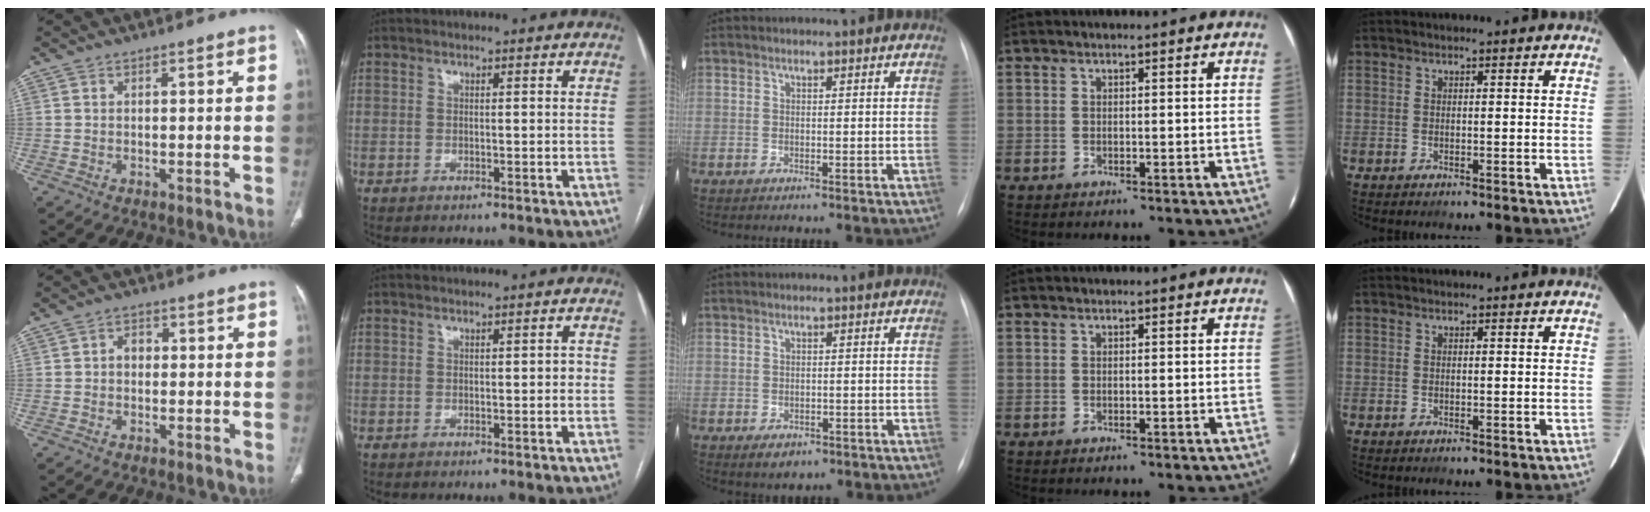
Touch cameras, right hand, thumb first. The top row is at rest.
{"thumb": {"total": 2.6, "force": [0.0, 2.1, 1.6], "torque": [-0.014, 0.011, -0.005]}, "index": {"total": 1.1, "force": [-0.1, 0.5, 1.0], "torque": [-0.008, 0.004, -0.003]}, "middle": {"total": 2.8, "force": [-1.5, 1.9, 1.5], "torque": [-0.017, 0.000, -0.010]}}